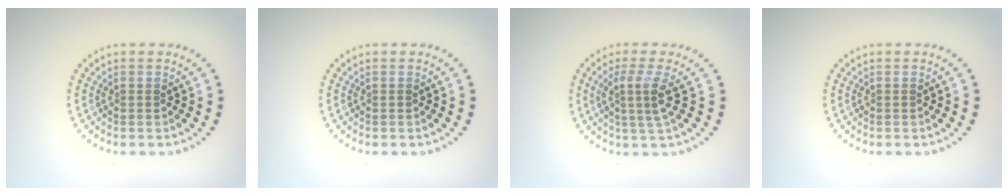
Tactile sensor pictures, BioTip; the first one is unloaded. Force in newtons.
{"total": 0.0}
{"total": 2.9, "press": 2.1, "slide": 2.0}
{"total": 0.0}